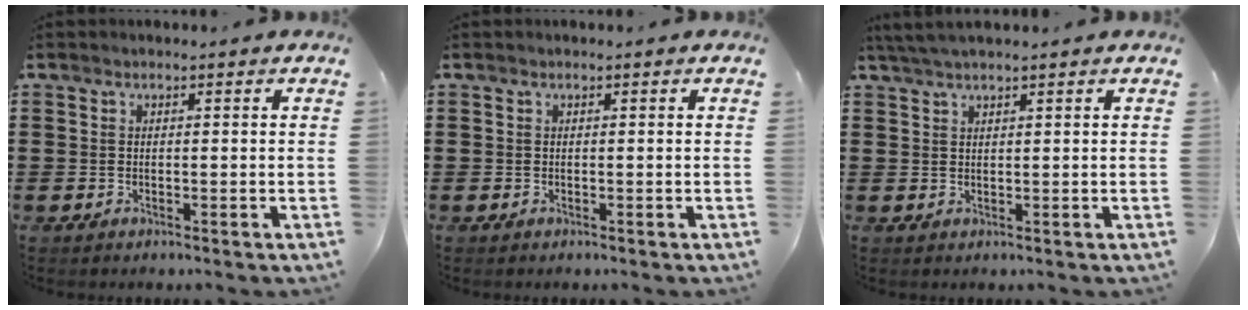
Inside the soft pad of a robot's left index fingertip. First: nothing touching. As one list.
[{"total": 0.0}, {"total": 2.3, "force": [1.9, 0.1, 1.3], "torque": [-0.029, 0.002, 0.036]}]